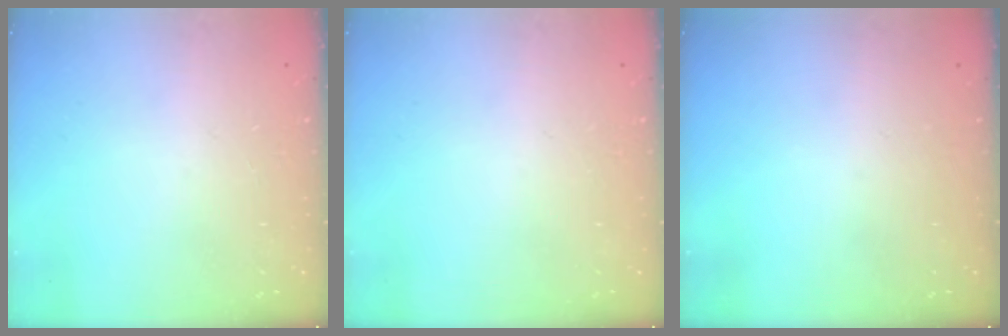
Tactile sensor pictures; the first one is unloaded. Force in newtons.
{"total": 0.0}
{"total": 0.0}